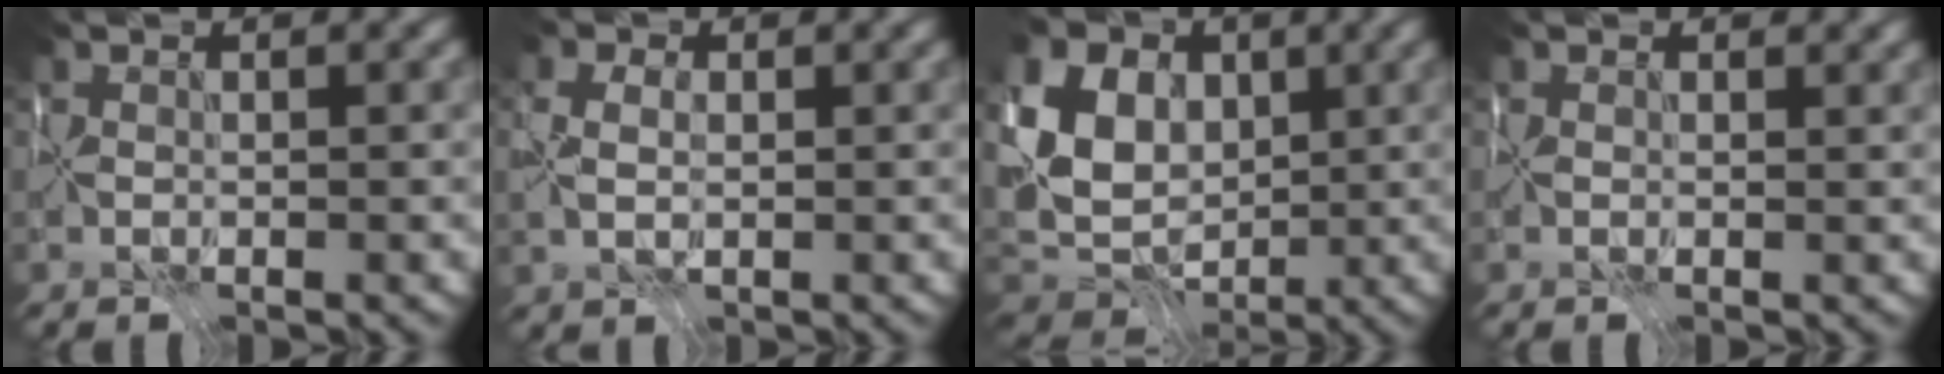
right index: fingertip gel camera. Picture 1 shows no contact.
{"total": 3.8, "force": [0.2, 2.7, 2.6], "torque": [-0.050, 0.019, -0.004]}
{"total": 10.9, "force": [2.4, 8.4, 6.5], "torque": [-0.147, 0.019, 0.041]}
{"total": 1.3, "force": [0.8, 0.7, 0.6], "torque": [-0.006, -0.003, 0.006]}